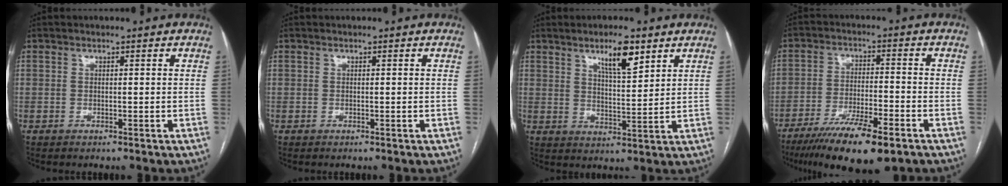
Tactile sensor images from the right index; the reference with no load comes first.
{"total": 0.0}
{"total": 6.9, "force": [4.3, 1.4, 5.2], "torque": [-0.091, -0.003, 0.074]}
{"total": 13.1, "force": [-8.9, 2.6, 9.3], "torque": [-0.162, -0.027, -0.146]}